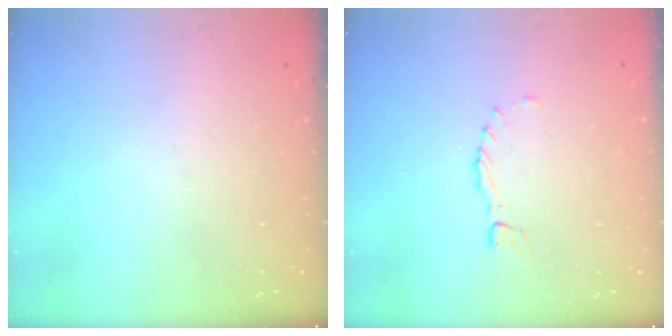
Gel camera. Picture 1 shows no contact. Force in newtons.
{"total": 0.0}